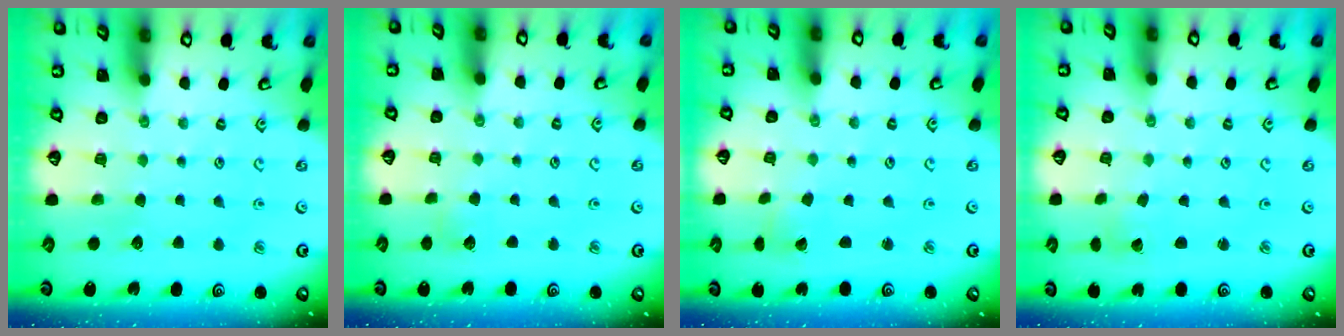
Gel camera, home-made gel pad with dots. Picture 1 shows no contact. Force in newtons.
{"total": 2.7, "press": 2.7, "slide": 0.3}
{"total": 2.0, "press": 2.0, "slide": 0.2}
{"total": 2.2, "press": 2.2, "slide": 0.1}